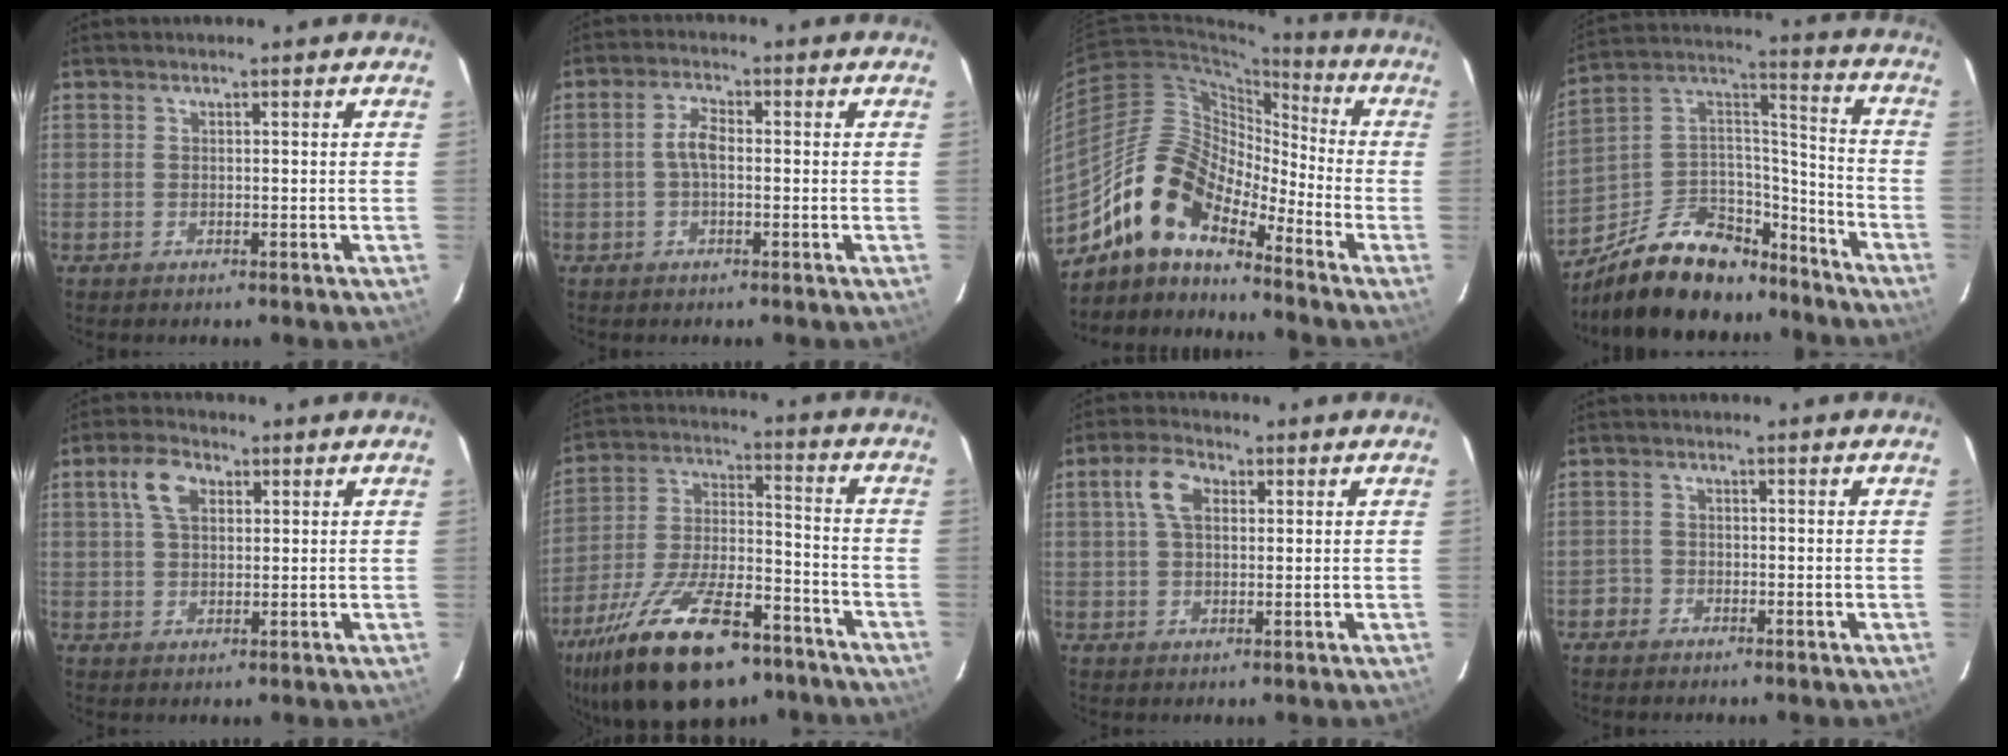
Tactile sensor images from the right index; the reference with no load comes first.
{"total": 3.2, "force": [-0.4, 1.4, 2.9], "torque": [-0.062, 0.010, -0.007]}
{"total": 15.8, "force": [-11.5, 5.7, 9.1], "torque": [-0.152, 0.005, -0.233]}
{"total": 21.4, "force": [-15.6, 10.6, 10.0], "torque": [-0.213, 0.053, -0.240]}
{"total": 5.9, "force": [2.3, 3.5, 4.2], "torque": [-0.082, 0.019, 0.042]}
{"total": 25.1, "force": [-16.5, 10.3, 15.7], "torque": [-0.304, -0.019, -0.262]}
{"total": 5.6, "force": [1.7, 3.4, 4.2], "torque": [-0.082, 0.019, 0.032]}
{"total": 1.7, "force": [-1.2, 1.3, -0.1], "torque": [-0.001, 0.006, -0.023]}